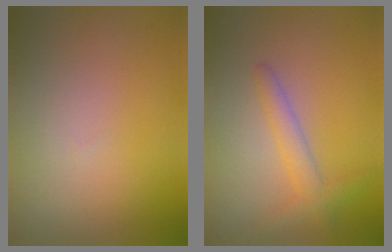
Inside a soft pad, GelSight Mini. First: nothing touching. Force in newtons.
{"total": 2.4, "press": 2.4, "slide": 0.1}